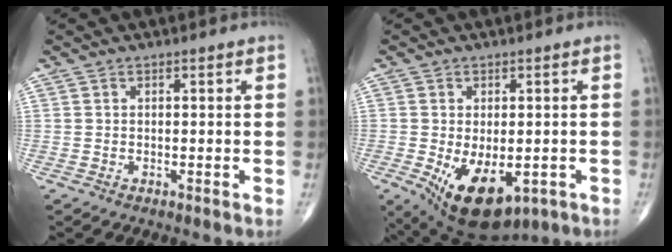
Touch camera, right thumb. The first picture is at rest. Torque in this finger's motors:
{"motor_torque": [-0.04, 0.65, 0.17, -0.23, 0.30]}